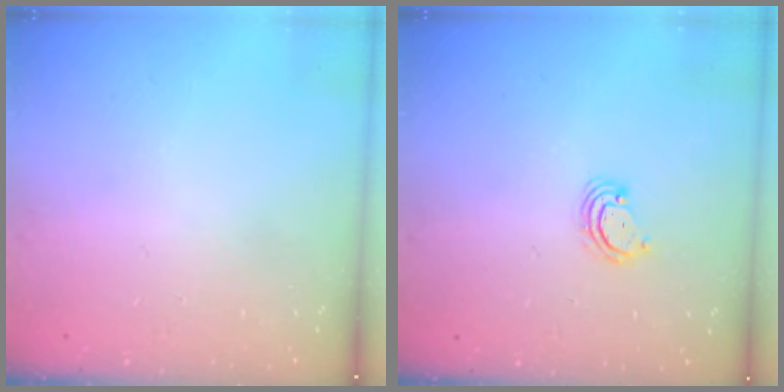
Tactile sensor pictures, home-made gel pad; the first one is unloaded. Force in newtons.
{"total": 3.4, "press": 3.4, "slide": 0.3}